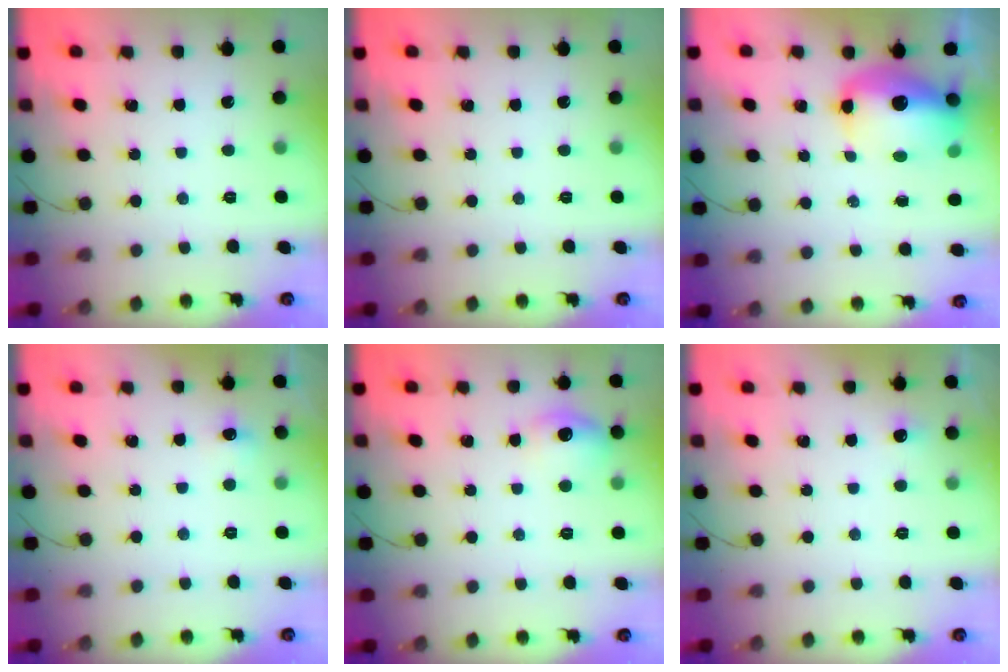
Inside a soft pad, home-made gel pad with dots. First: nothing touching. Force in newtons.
{"total": 0.0}
{"total": 13.5, "press": 13.2, "slide": 3.1}
{"total": 4.6, "press": 4.4, "slide": 1.2}
{"total": 9.4, "press": 9.4, "slide": 0.5}
{"total": 3.2, "press": 2.9, "slide": 1.4}